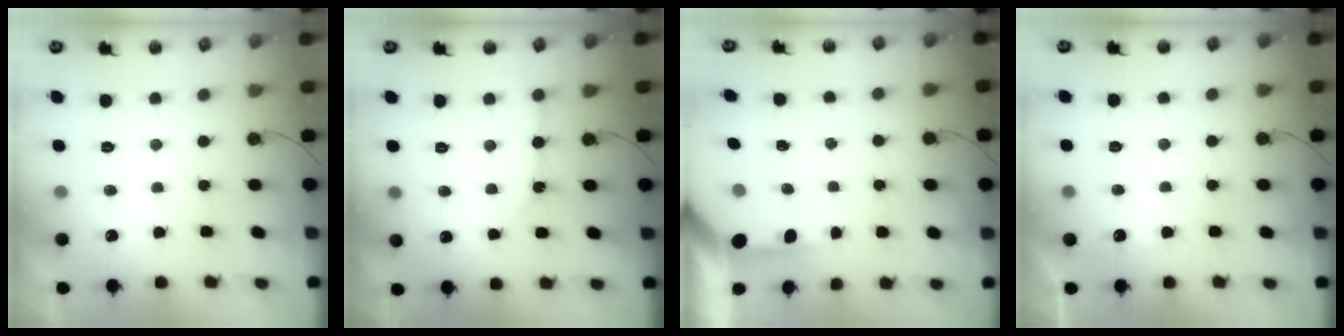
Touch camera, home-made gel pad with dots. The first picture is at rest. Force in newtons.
{"total": 2.8, "press": 2.7, "slide": 0.4}
{"total": 3.3, "press": 3.3, "slide": 0.4}
{"total": 2.2, "press": 2.2, "slide": 0.3}